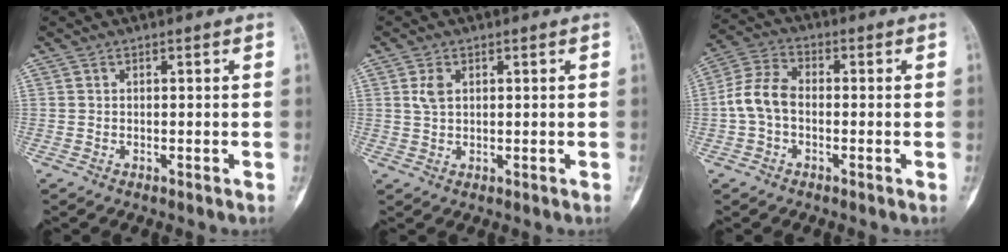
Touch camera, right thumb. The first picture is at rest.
{"total": 2.6, "force": [0.9, 1.6, 1.9], "torque": [-0.035, 0.002, 0.019]}
{"total": 7.4, "force": [-1.1, 4.9, 5.4], "torque": [-0.107, 0.022, -0.032]}